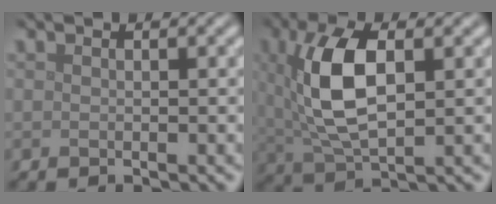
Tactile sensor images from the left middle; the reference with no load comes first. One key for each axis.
{"total": 7.9, "fx": 1.5, "fy": 3.6, "fz": 6.9, "tx": -0.143, "ty": 0.007, "tz": 0.027}